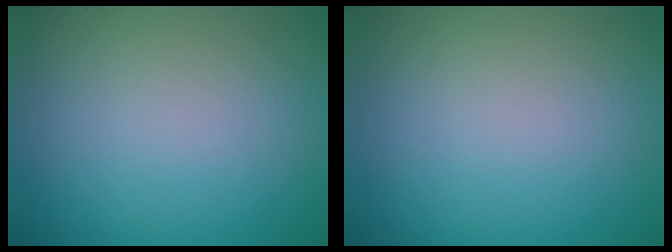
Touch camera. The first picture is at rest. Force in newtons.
{"total": 0.0}